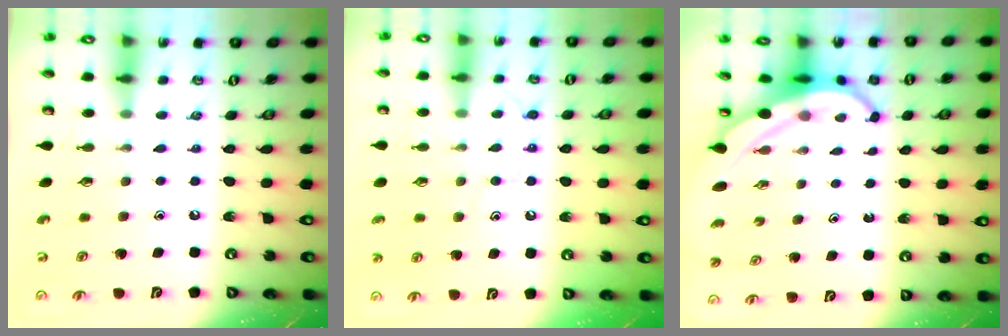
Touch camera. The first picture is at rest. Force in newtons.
{"total": 10.5, "press": 10.4, "slide": 1.0}
{"total": 6.9, "press": 6.9, "slide": 0.6}